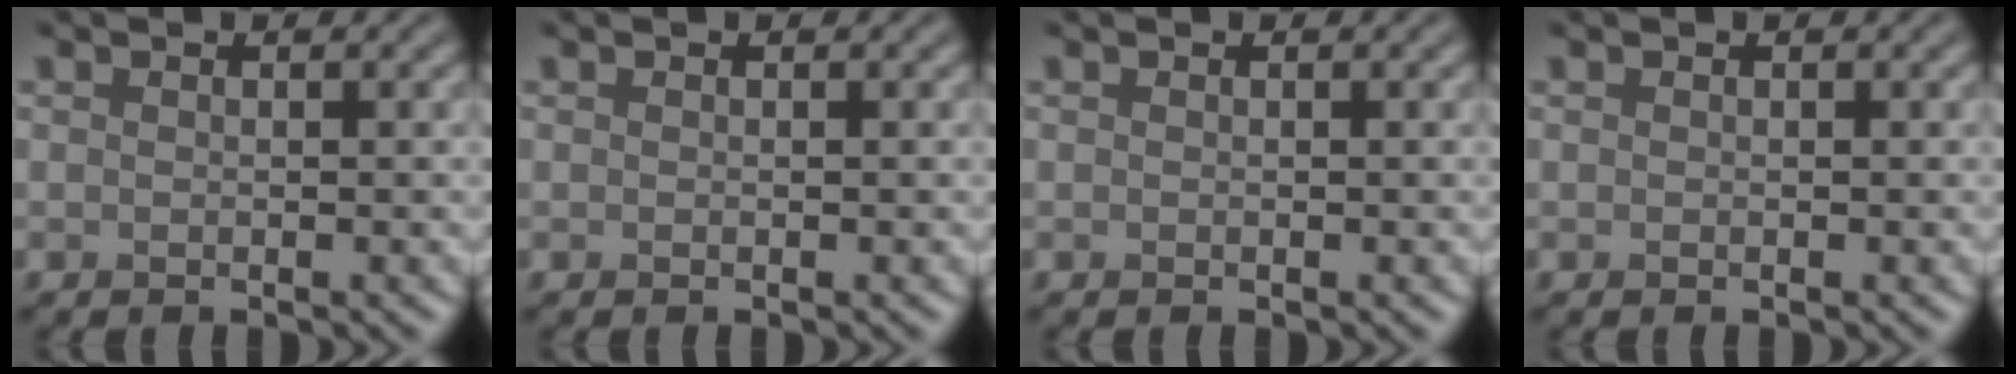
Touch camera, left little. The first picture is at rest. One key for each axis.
{"total": 0.0}
{"total": 0.0}
{"total": 0.0}